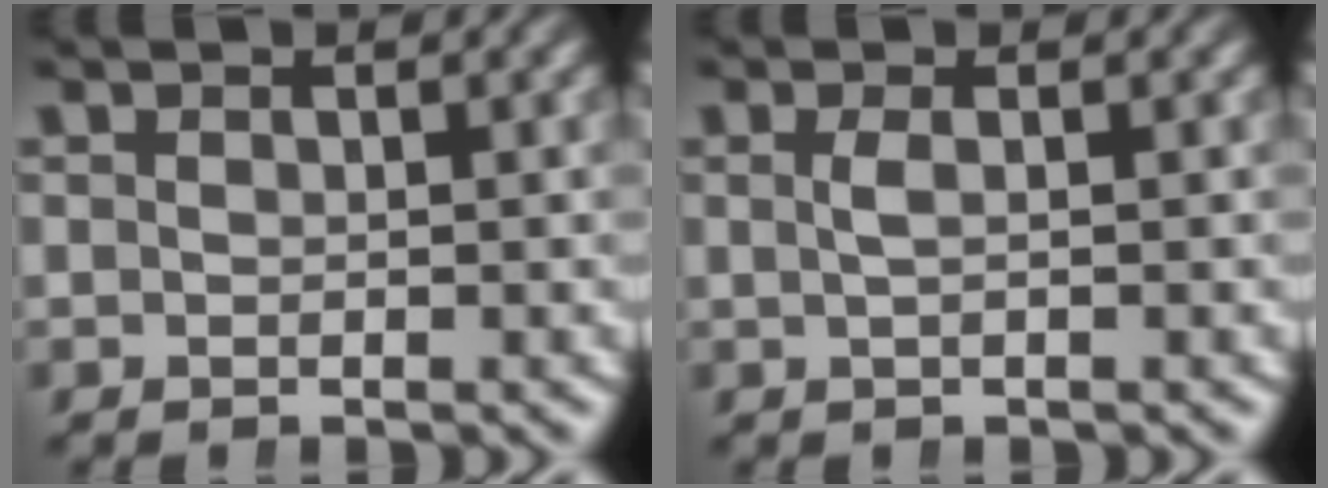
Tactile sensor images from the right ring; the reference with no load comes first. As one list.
[{"total": 0.8, "force": [-0.1, -0.2, 0.8], "torque": [-0.021, -0.003, 0.001]}]